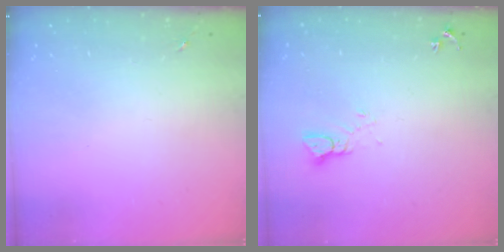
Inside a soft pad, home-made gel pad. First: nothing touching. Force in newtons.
{"total": 3.5, "press": 3.5, "slide": 0.3}